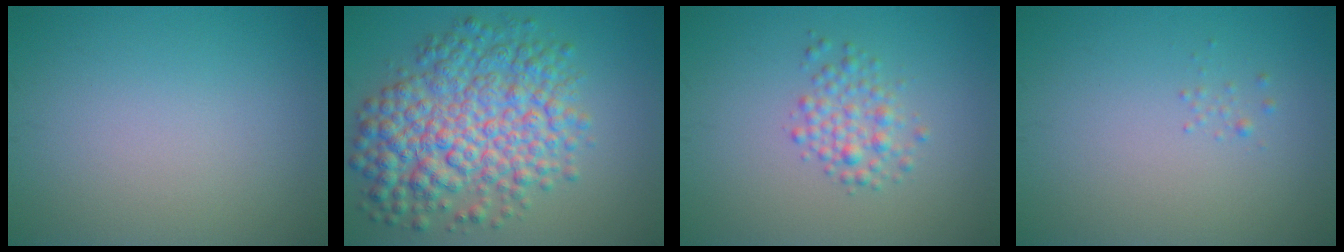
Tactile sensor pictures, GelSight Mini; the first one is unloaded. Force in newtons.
{"total": 9.0, "press": 9.0, "slide": 0.1}
{"total": 2.4, "press": 2.4, "slide": 0.0}
{"total": 0.7, "press": 0.7, "slide": 0.1}